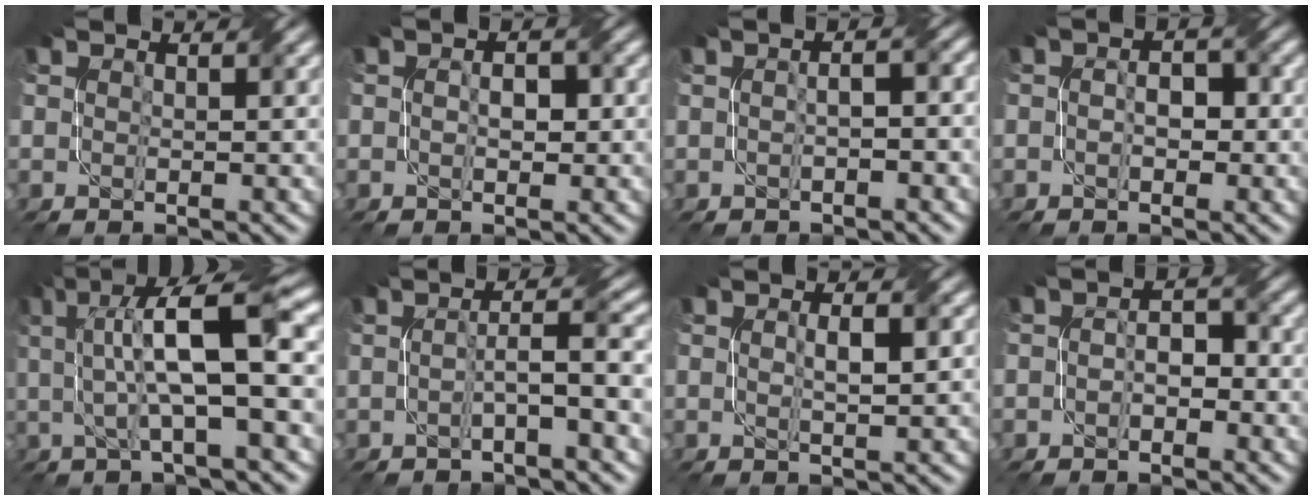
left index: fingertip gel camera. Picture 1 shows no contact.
{"total": 1.6, "force": [-0.2, 1.0, 1.3], "torque": [-0.019, 0.005, -0.004]}
{"total": 2.2, "force": [-0.3, 0.8, 2.0], "torque": [-0.031, 0.006, -0.012]}
{"total": 1.9, "force": [-0.5, 1.2, 1.4], "torque": [-0.010, 0.008, -0.014]}
{"total": 8.9, "force": [1.1, 2.0, 8.6], "torque": [-0.144, 0.013, 0.020]}
{"total": 3.3, "force": [-0.8, 0.3, 3.2], "torque": [-0.052, 0.014, -0.020]}
{"total": 1.5, "force": [0.2, 0.1, 1.5], "torque": [-0.027, 0.004, 0.005]}
{"total": 1.8, "force": [-0.8, 1.0, 1.3], "torque": [-0.022, 0.008, -0.015]}